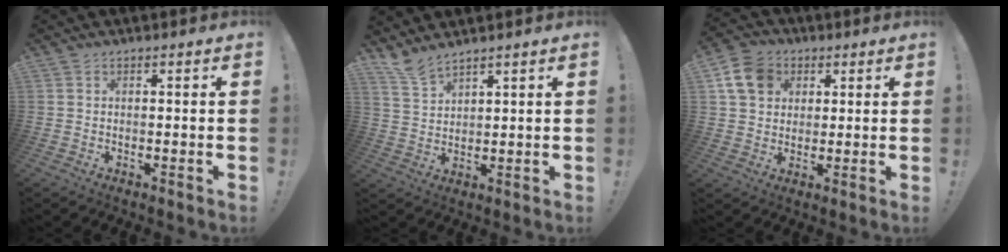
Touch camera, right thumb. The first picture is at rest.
{"total": 6.1, "force": [5.4, 1.1, 2.4], "torque": [-0.045, -0.034, 0.100]}
{"total": 11.3, "force": [4.3, 9.1, 5.1], "torque": [-0.078, -0.004, 0.088]}